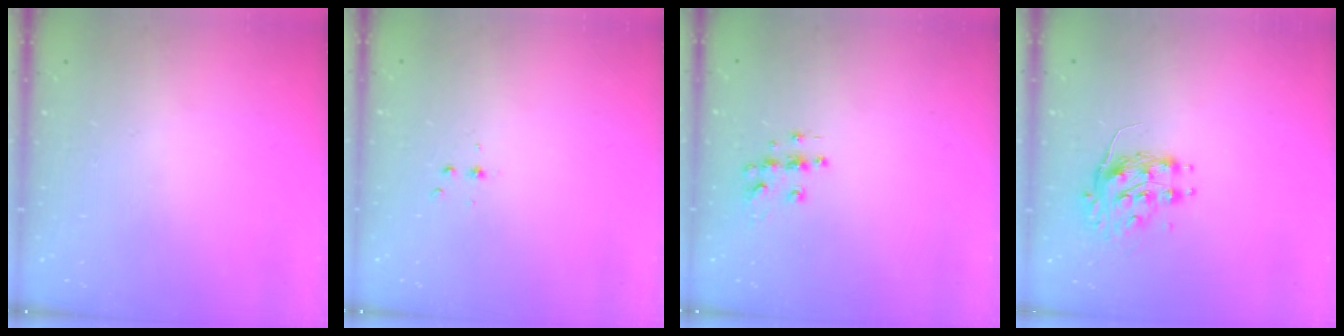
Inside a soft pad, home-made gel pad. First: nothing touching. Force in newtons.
{"total": 3.2, "press": 3.1, "slide": 0.4}
{"total": 7.3, "press": 7.3, "slide": 0.2}
{"total": 8.1, "press": 8.1, "slide": 0.1}